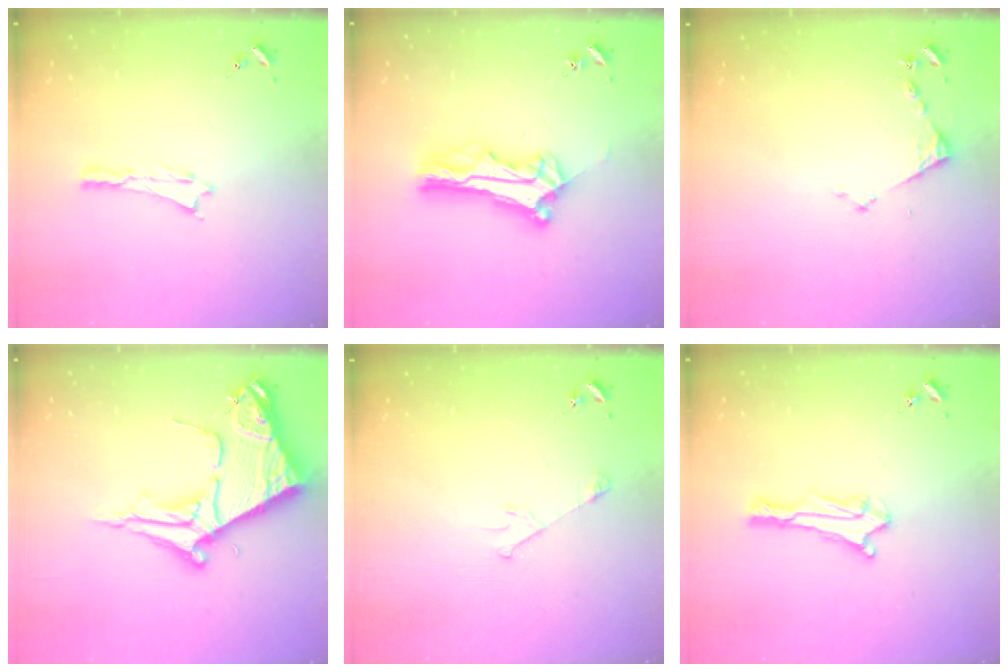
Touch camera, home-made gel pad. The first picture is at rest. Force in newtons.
{"total": 9.7, "press": 9.7, "slide": 0.8}
{"total": 3.2, "press": 3.2, "slide": 0.3}
{"total": 11.0, "press": 10.9, "slide": 1.1}
{"total": 3.2, "press": 3.2, "slide": 0.3}
{"total": 2.9, "press": 2.8, "slide": 0.7}